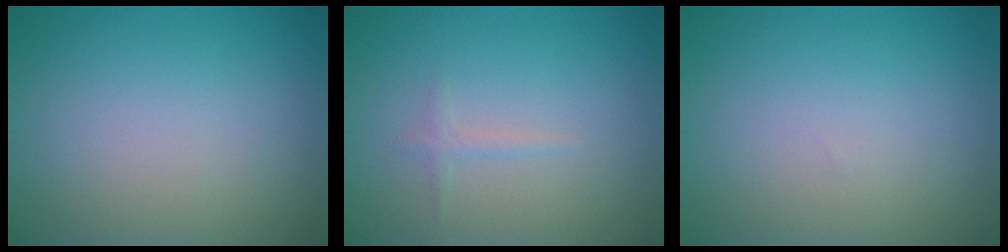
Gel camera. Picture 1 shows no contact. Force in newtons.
{"total": 0.8, "press": 0.8, "slide": 0.1}
{"total": 0.0}